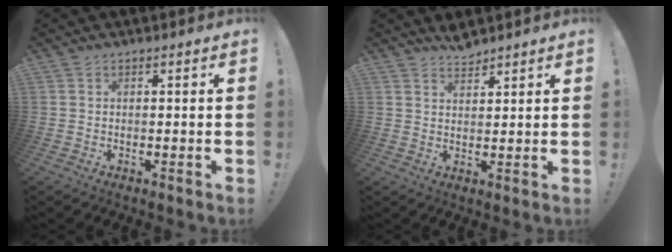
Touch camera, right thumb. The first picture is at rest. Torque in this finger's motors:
{"motor_torque": [-0.19, 0.31, 0.08, -0.07, -0.02]}